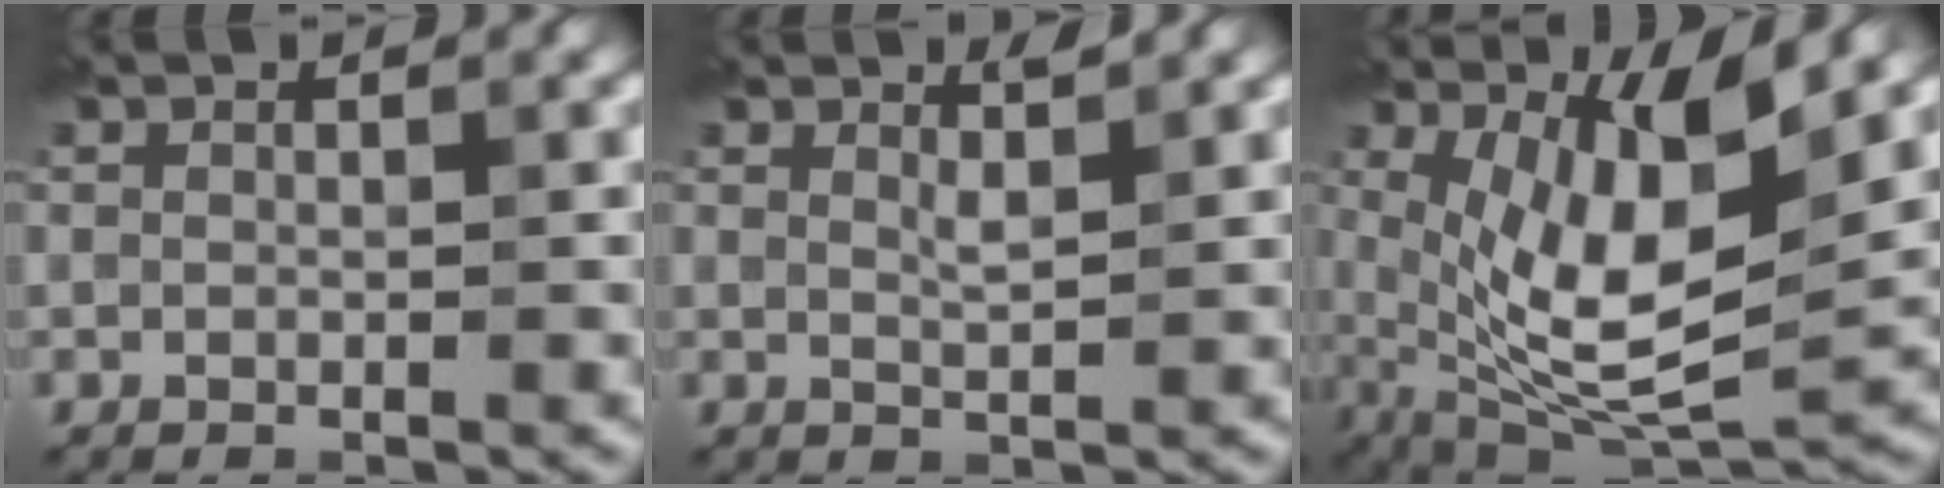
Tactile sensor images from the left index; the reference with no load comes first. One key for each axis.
{"total": 1.2, "fx": 1.1, "fy": -0.4, "fz": 0.4, "tx": -0.010, "ty": -0.002, "tz": 0.017}
{"total": 9.5, "fx": 2.4, "fy": 2.8, "fz": 8.8, "tx": -0.156, "ty": -0.015, "tz": 0.048}